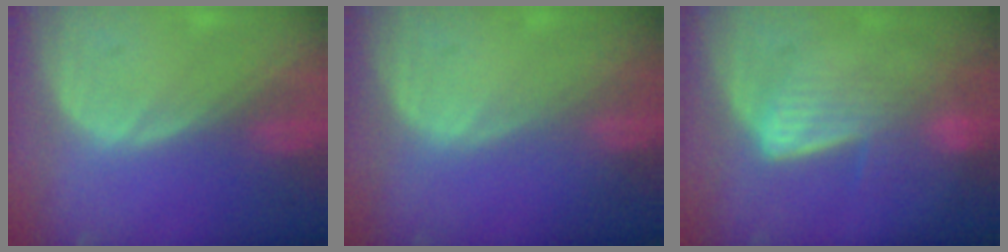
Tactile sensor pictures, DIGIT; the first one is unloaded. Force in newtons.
{"total": 0.0}
{"total": 7.2, "press": 6.0, "slide": 4.0}